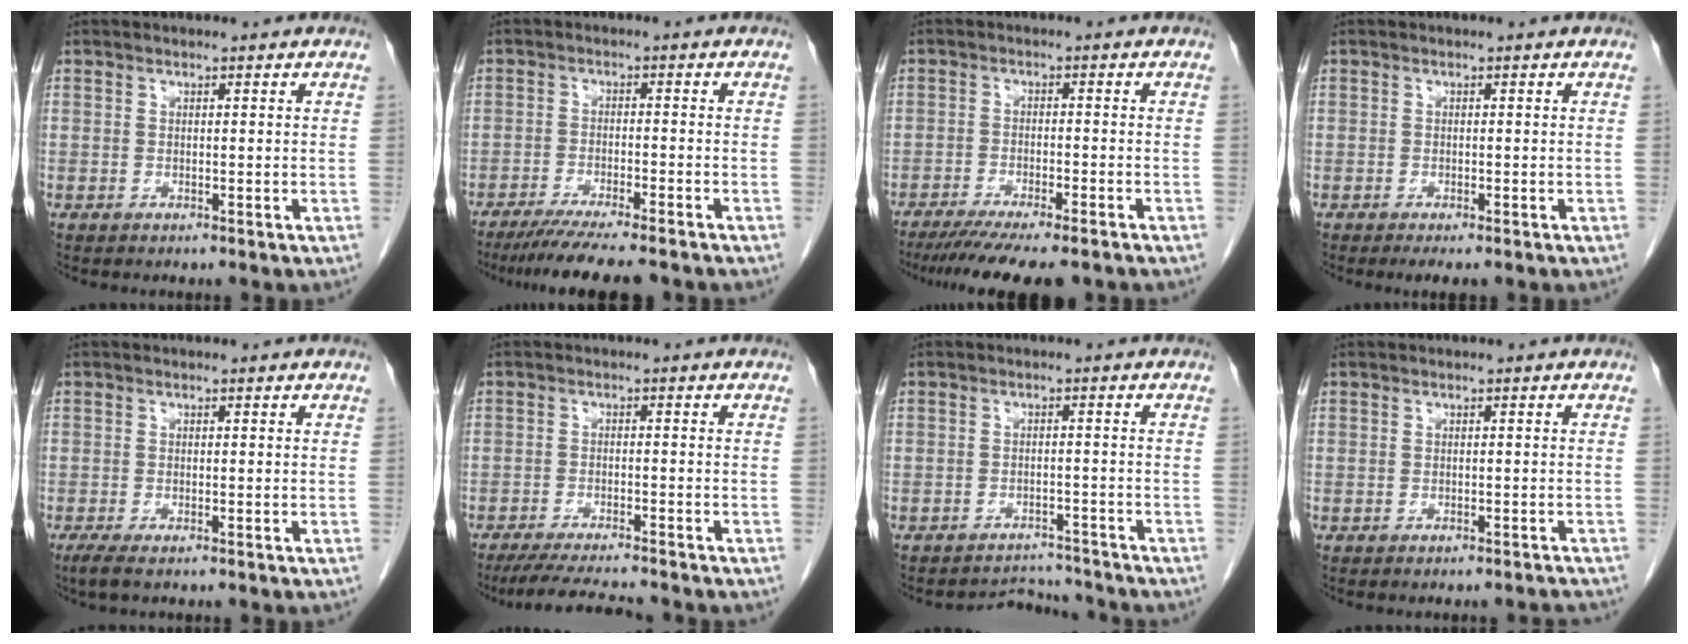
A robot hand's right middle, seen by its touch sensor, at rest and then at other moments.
{"total": 10.7, "force": [-9.0, 0.4, 5.7], "torque": [-0.078, -0.026, -0.139]}
{"total": 12.2, "force": [-10.1, 1.3, 6.8], "torque": [-0.097, -0.023, -0.151]}
{"total": 2.3, "force": [-1.7, 0.7, 1.4], "torque": [-0.021, -0.007, -0.023]}
{"total": 1.8, "force": [-1.2, 0.1, 1.3], "torque": [-0.034, -0.010, -0.025]}
{"total": 8.0, "force": [-7.2, -0.2, 3.3], "torque": [-0.054, -0.018, -0.118]}
{"total": 3.8, "force": [-3.5, 0.0, -1.4], "torque": [0.022, 0.006, -0.050]}
{"total": 3.0, "force": [-2.8, 0.3, 0.9], "torque": [-0.014, -0.005, -0.032]}